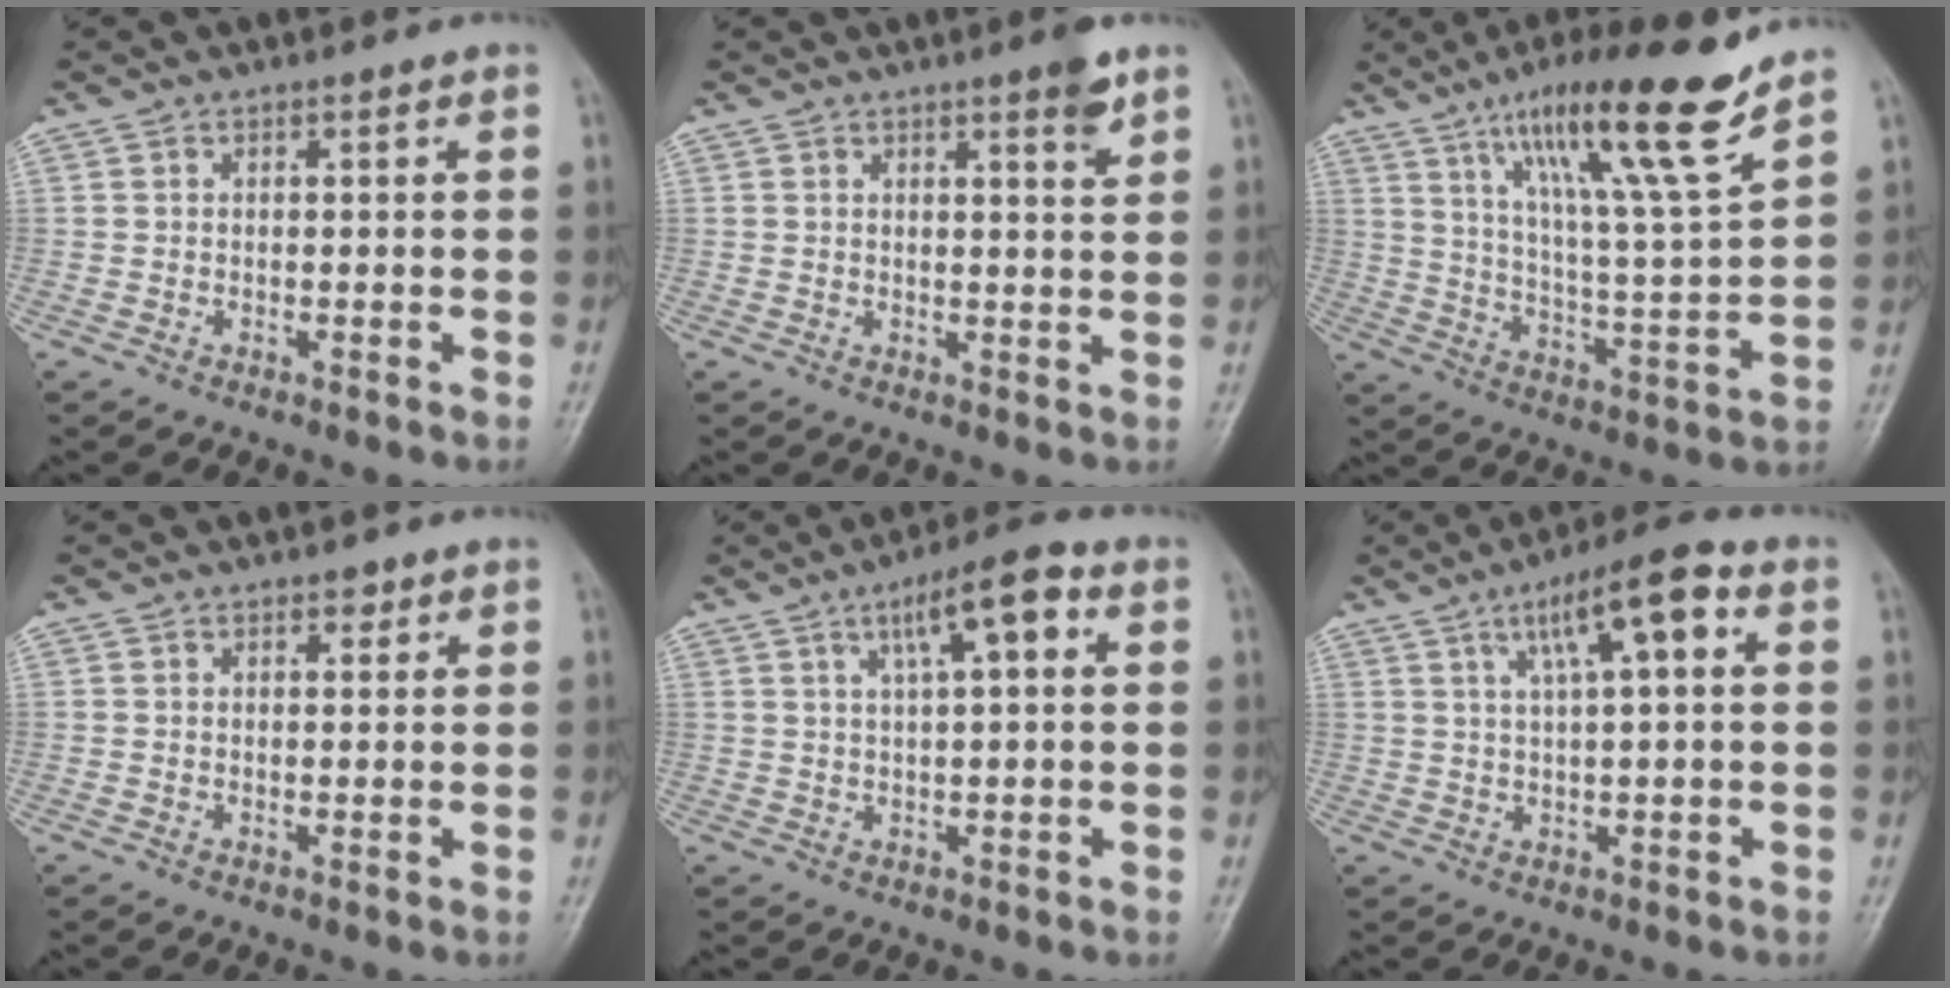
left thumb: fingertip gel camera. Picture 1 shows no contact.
{"total": 3.7, "force": [2.4, 0.5, 2.7], "torque": [-0.034, -0.017, 0.033]}
{"total": 17.9, "force": [11.7, 0.9, 13.5], "torque": [-0.213, -0.059, 0.196]}
{"total": 1.5, "force": [1.0, 0.9, 0.8], "torque": [-0.001, -0.004, 0.011]}
{"total": 8.5, "force": [3.2, 2.3, 7.5], "torque": [-0.116, 0.011, 0.047]}
{"total": 9.9, "force": [3.6, 2.4, 9.0], "torque": [-0.148, 0.014, 0.056]}